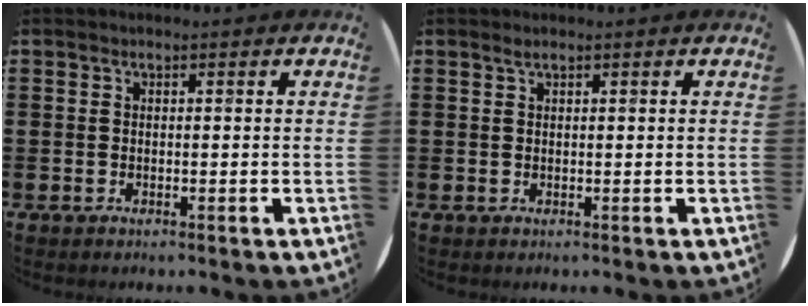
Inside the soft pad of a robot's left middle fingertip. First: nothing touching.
{"total": 0.6, "force": [0.4, 0.0, 0.4], "torque": [-0.008, 0.000, 0.007]}